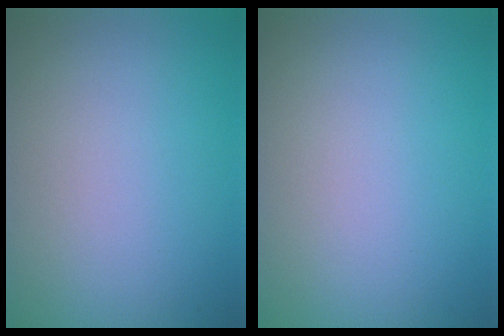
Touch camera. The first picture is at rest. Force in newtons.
{"total": 0.0}